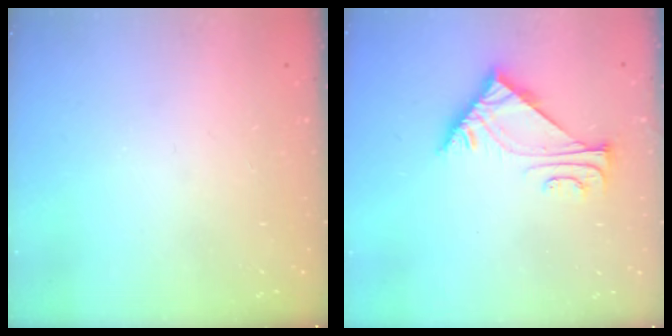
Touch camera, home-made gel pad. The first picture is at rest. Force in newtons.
{"total": 5.5, "press": 5.5, "slide": 0.9}